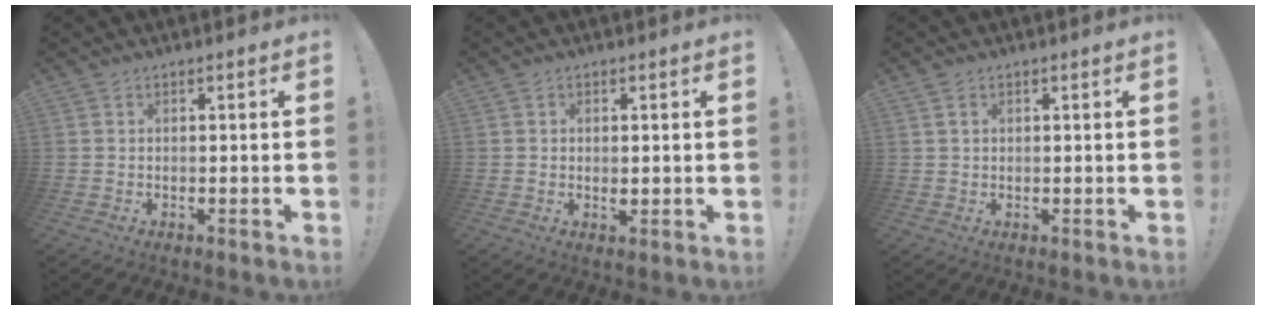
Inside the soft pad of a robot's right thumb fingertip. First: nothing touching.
{"total": 1.2, "force": [-0.2, 1.0, 0.6], "torque": [0.003, -0.001, -0.007]}
{"total": 1.7, "force": [0.9, 0.9, 1.1], "torque": [-0.024, 0.002, 0.018]}